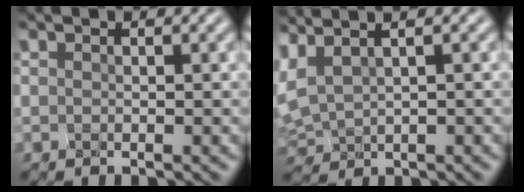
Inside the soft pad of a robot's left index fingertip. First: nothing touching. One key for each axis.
{"total": 2.8, "fx": 2.4, "fy": 0.5, "fz": 1.2, "tx": -0.056, "ty": 0.027, "tz": 0.064}